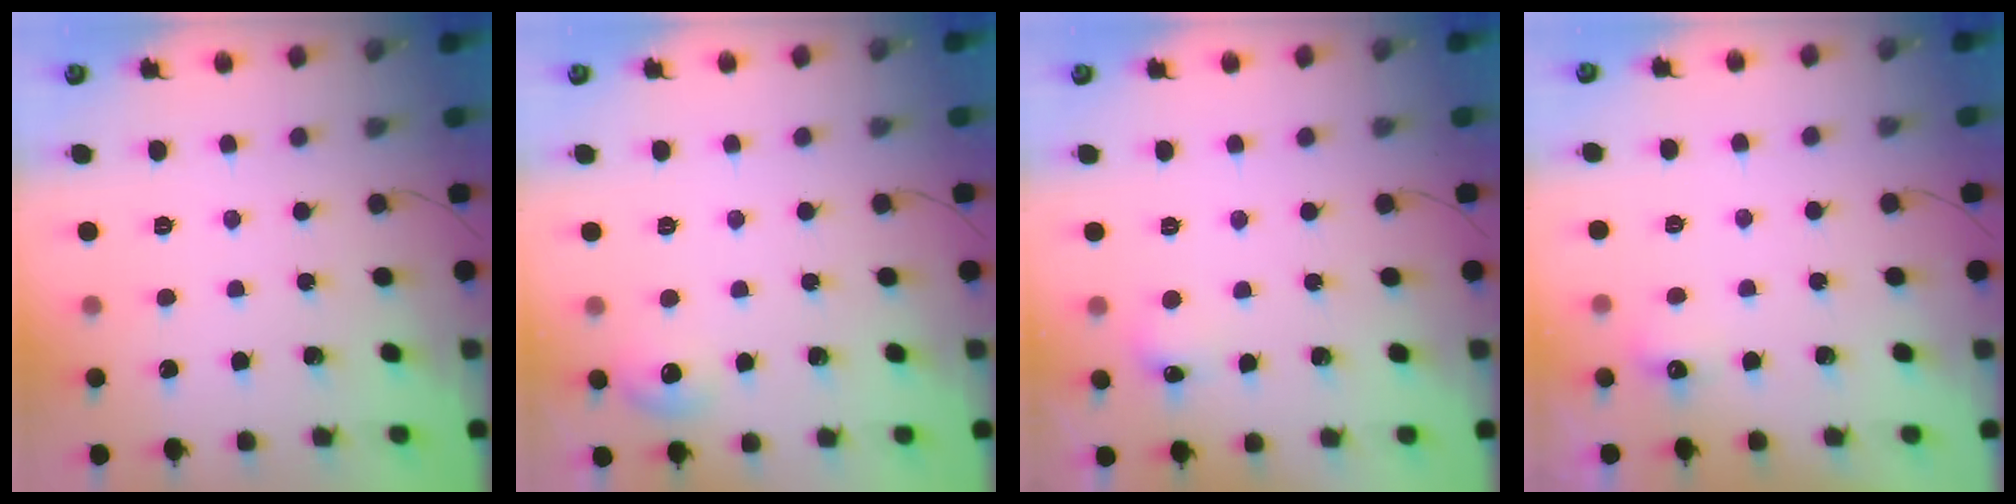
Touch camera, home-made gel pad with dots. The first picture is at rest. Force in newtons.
{"total": 5.9, "press": 5.7, "slide": 1.5}
{"total": 5.9, "press": 5.8, "slide": 1.2}
{"total": 3.9, "press": 3.7, "slide": 1.0}